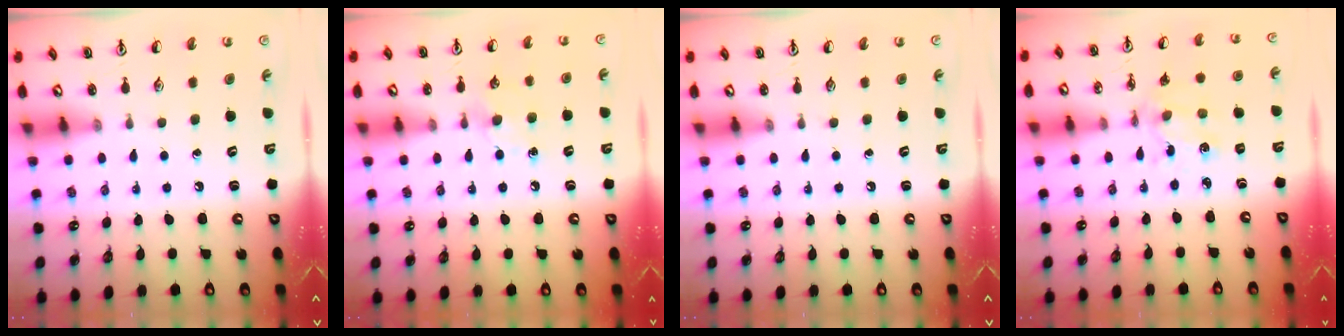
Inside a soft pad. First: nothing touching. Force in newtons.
{"total": 6.8, "press": 6.8, "slide": 0.8}
{"total": 0.0}
{"total": 2.2, "press": 2.2, "slide": 0.4}